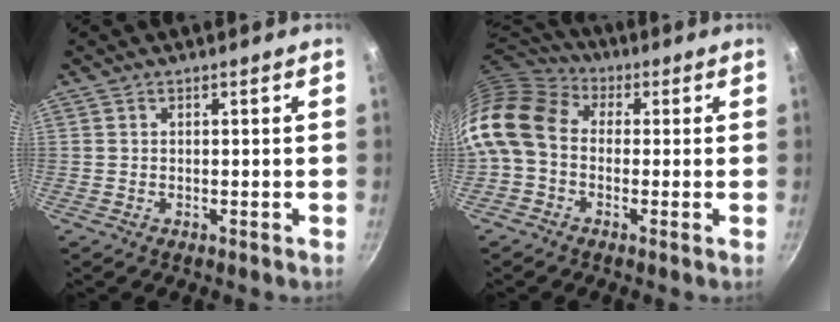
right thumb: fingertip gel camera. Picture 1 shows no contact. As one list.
[{"total": 13.5, "force": [-0.2, 10.3, 8.8], "torque": [-0.174, 0.034, -0.023]}]